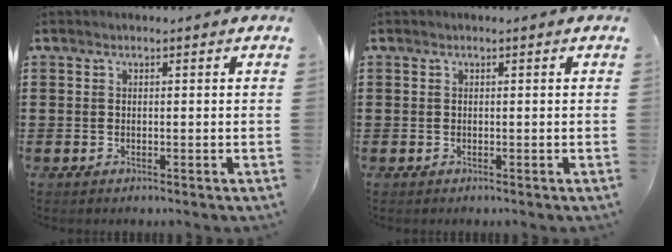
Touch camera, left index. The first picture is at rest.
{"total": 0.0}